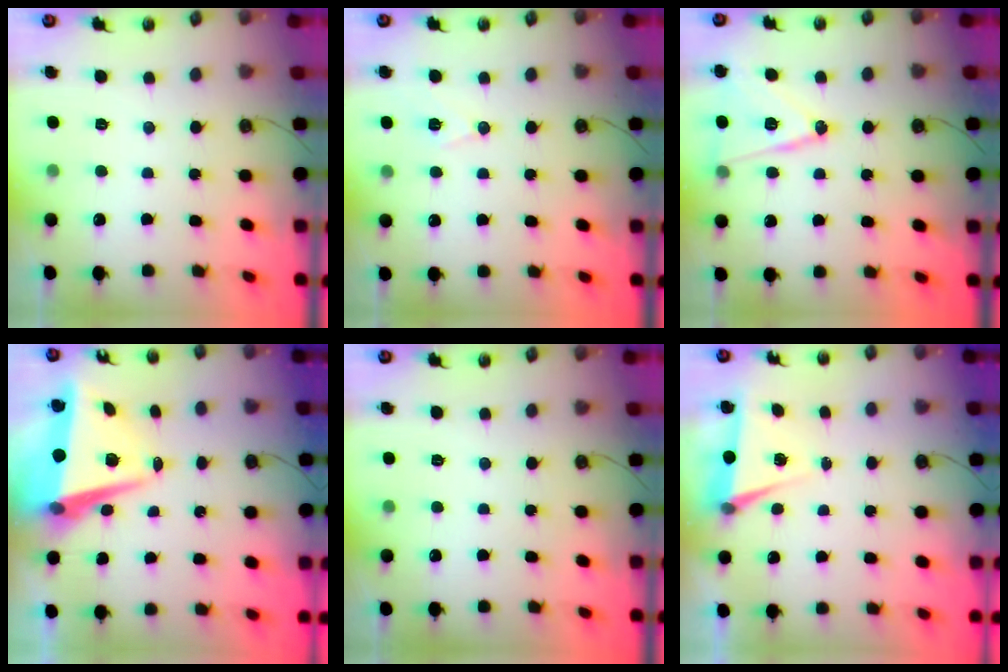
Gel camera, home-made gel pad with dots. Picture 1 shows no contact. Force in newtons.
{"total": 7.2, "press": 6.1, "slide": 3.9}
{"total": 13.7, "press": 13.3, "slide": 3.3}
{"total": 9.6, "press": 9.3, "slide": 2.7}
{"total": 0.0}
{"total": 5.2, "press": 2.7, "slide": 4.5}